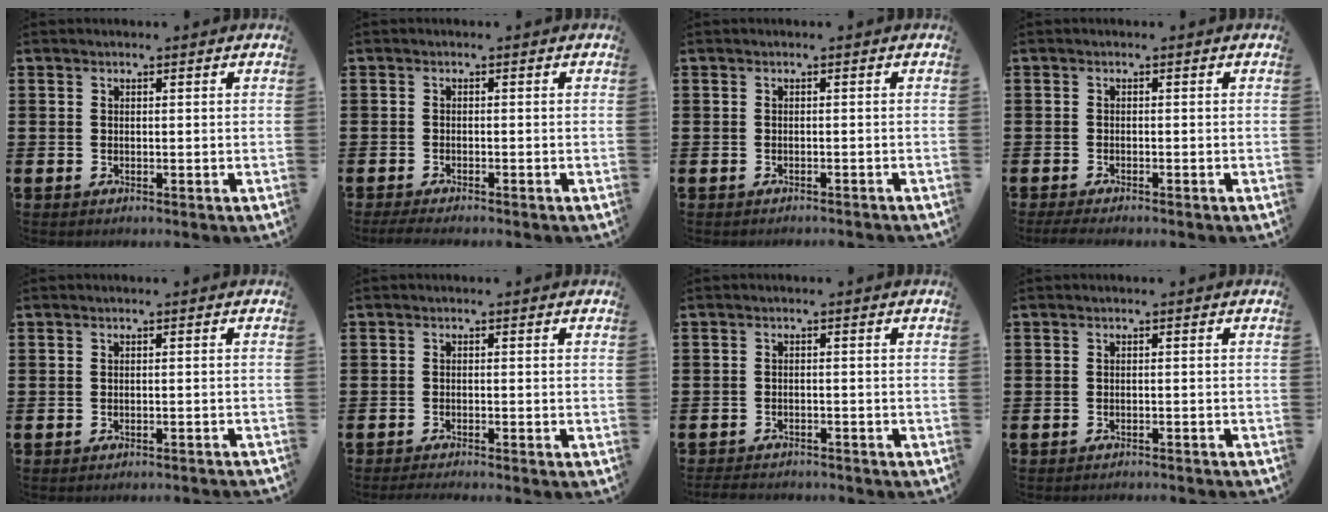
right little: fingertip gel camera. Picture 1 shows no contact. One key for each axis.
{"total": 1.2, "fx": -0.9, "fy": 0.1, "fz": 0.8, "tx": -0.012, "ty": -0.002, "tz": -0.018}
{"total": 0.6, "fx": -0.5, "fy": -0.1, "fz": 0.0, "tx": 0.000, "ty": -0.002, "tz": -0.011}
{"total": 1.2, "fx": -0.8, "fy": 0.1, "fz": 0.8, "tx": -0.013, "ty": -0.002, "tz": -0.017}
{"total": 0.9, "fx": -0.8, "fy": -0.2, "fz": 0.0, "tx": 0.001, "ty": 0.001, "tz": -0.018}
{"total": 1.0, "fx": -1.0, "fy": -0.2, "fz": 0.3, "tx": -0.003, "ty": -0.001, "tz": -0.019}
{"total": 1.9, "fx": -1.9, "fy": 0.0, "fz": 0.0, "tx": -0.004, "ty": 0.001, "tz": -0.041}
{"total": 0.9, "fx": -0.9, "fy": -0.2, "fz": -0.1, "tx": 0.002, "ty": 0.000, "tz": -0.019}